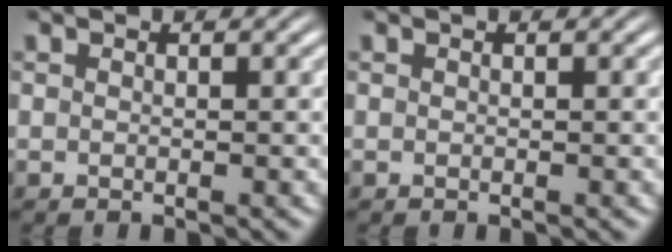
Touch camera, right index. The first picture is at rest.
{"total": 0.0}